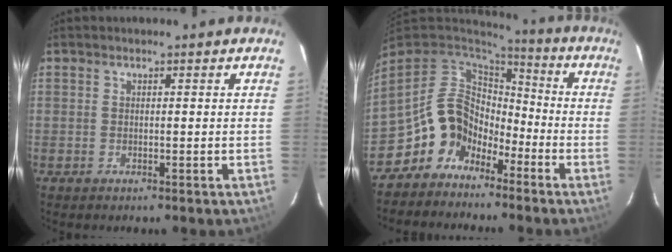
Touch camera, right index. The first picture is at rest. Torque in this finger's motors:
{"motor_torque": [0.60, -0.45, 0.03, -0.04]}